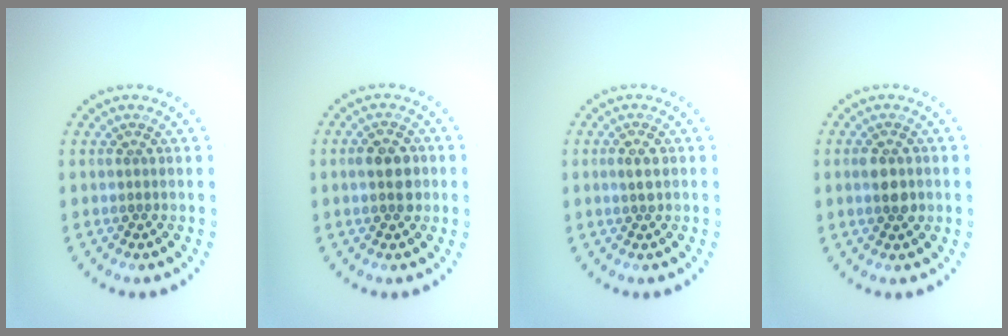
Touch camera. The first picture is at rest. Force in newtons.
{"total": 3.0, "press": 3.0, "slide": 0.2}
{"total": 1.3, "press": 1.3, "slide": 0.1}
{"total": 2.5, "press": 2.5, "slide": 0.1}